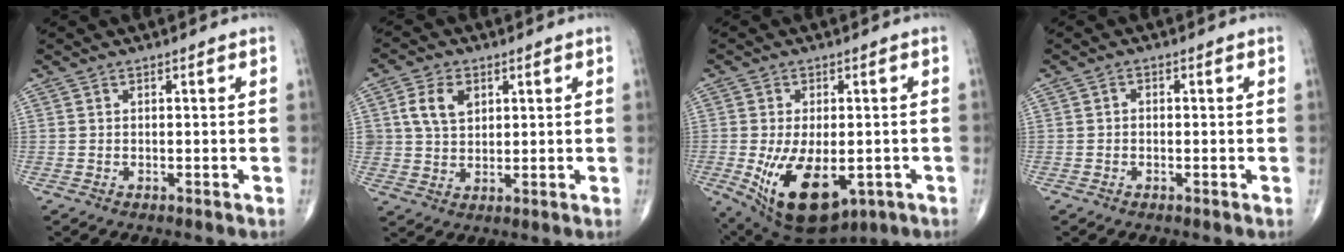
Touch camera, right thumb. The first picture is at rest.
{"total": 6.9, "force": [2.3, 4.9, 4.3], "torque": [-0.063, -0.005, 0.044]}
{"total": 15.9, "force": [-4.6, 8.7, 12.5], "torque": [-0.217, -0.010, -0.047]}
{"total": 1.0, "force": [-0.2, 0.8, 0.6], "torque": [-0.002, 0.005, -0.007]}